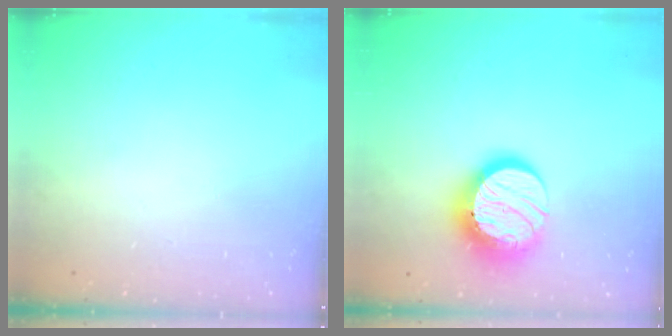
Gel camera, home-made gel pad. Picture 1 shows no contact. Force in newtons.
{"total": 15.8, "press": 15.7, "slide": 1.2}